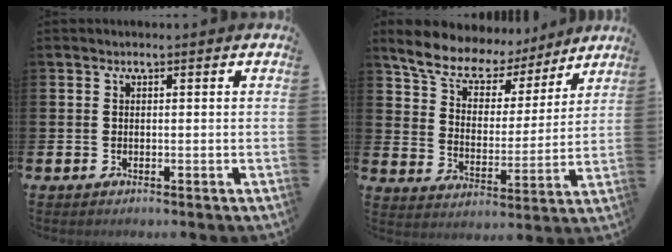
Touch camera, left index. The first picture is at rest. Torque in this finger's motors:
{"motor_torque": [1.12, -1.02, 0.61, 0.03]}